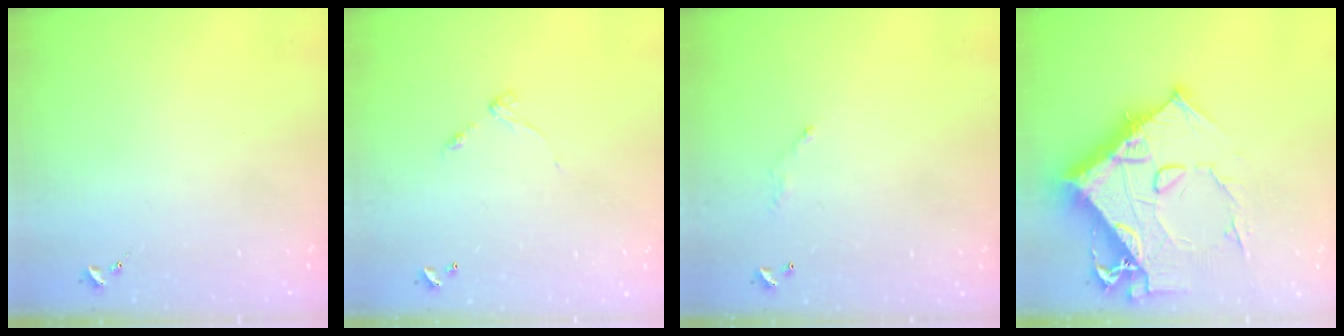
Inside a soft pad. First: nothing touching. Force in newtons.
{"total": 5.6, "press": 5.6, "slide": 0.5}
{"total": 4.0, "press": 4.0, "slide": 0.2}
{"total": 19.8, "press": 19.7, "slide": 2.0}